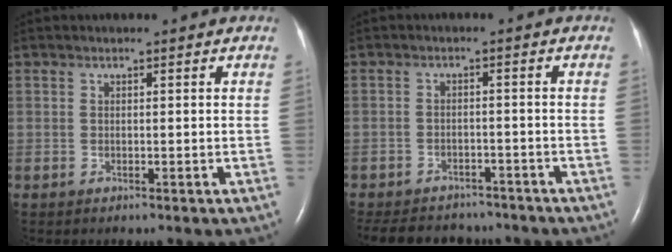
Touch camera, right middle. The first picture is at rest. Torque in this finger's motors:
{"motor_torque": [0.45, -0.51, 0.10, 0.05]}